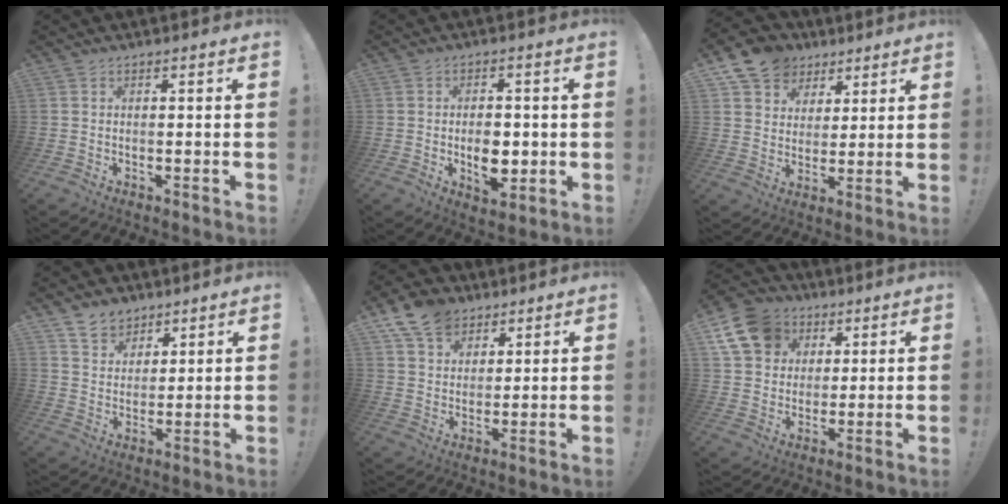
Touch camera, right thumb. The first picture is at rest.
{"total": 8.0, "force": [-1.4, 5.1, 6.1], "torque": [-0.087, 0.003, -0.020]}
{"total": 11.4, "force": [6.9, 8.6, 2.9], "torque": [-0.045, -0.046, 0.137]}
{"total": 7.1, "force": [5.3, 4.7, 0.6], "torque": [-0.016, -0.038, 0.105]}
{"total": 11.6, "force": [7.3, 8.0, 4.0], "torque": [-0.063, -0.042, 0.141]}
{"total": 14.7, "force": [6.3, 11.7, 6.3], "torque": [-0.098, -0.022, 0.128]}